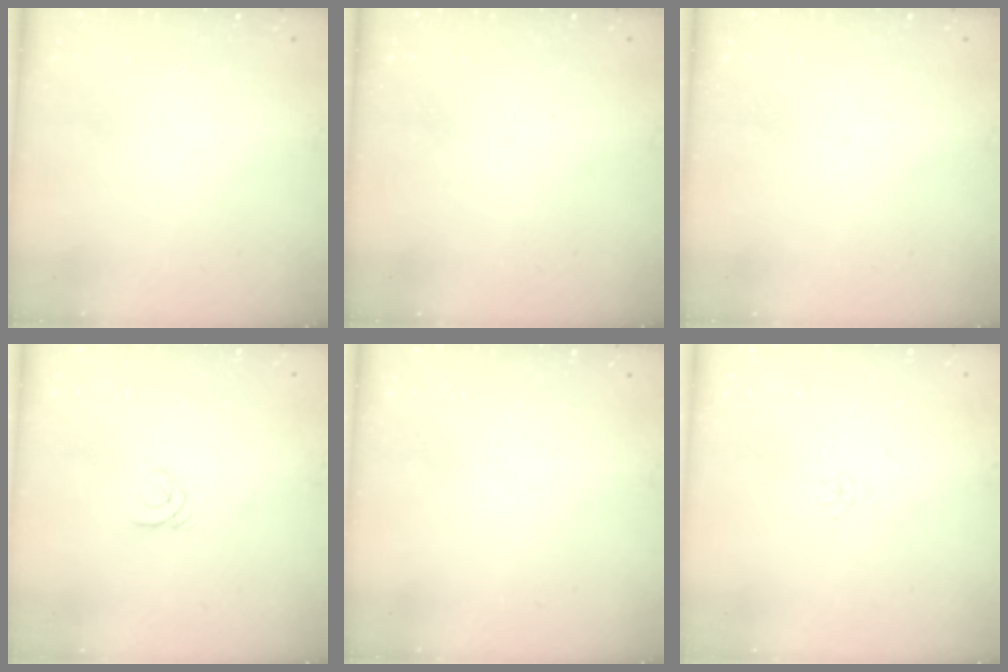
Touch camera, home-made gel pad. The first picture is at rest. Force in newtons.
{"total": 0.0}
{"total": 0.0}
{"total": 1.4, "press": 1.4, "slide": 0.1}
{"total": 0.0}
{"total": 1.9, "press": 1.9, "slide": 0.3}